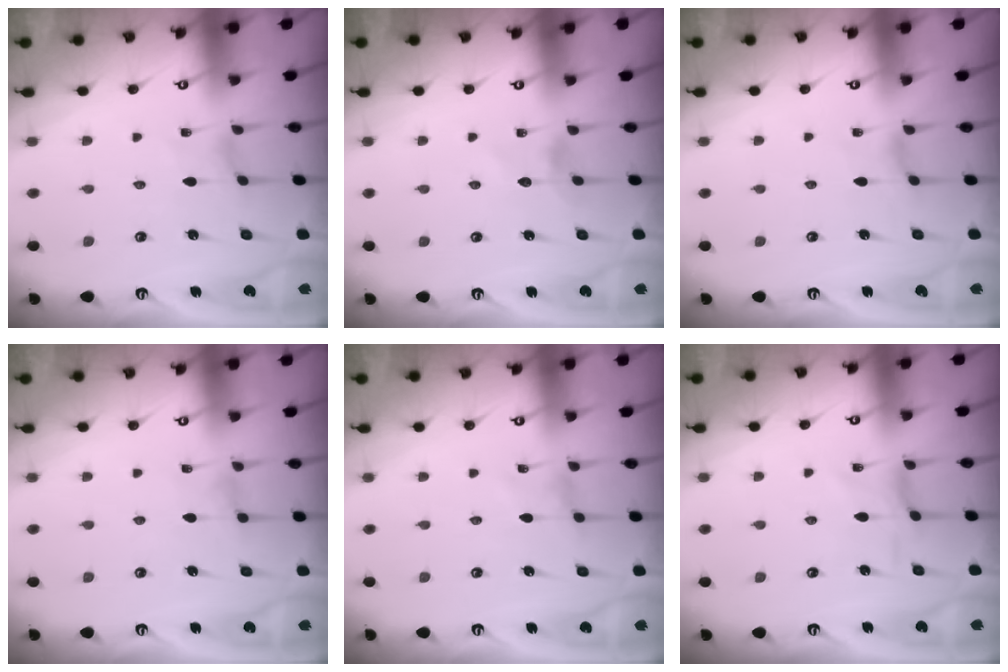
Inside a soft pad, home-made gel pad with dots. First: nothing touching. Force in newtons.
{"total": 2.7, "press": 2.7, "slide": 0.3}
{"total": 1.5, "press": 1.5, "slide": 0.3}
{"total": 0.7, "press": 0.7, "slide": 0.2}
{"total": 0.0}
{"total": 0.9, "press": 0.8, "slide": 0.4}